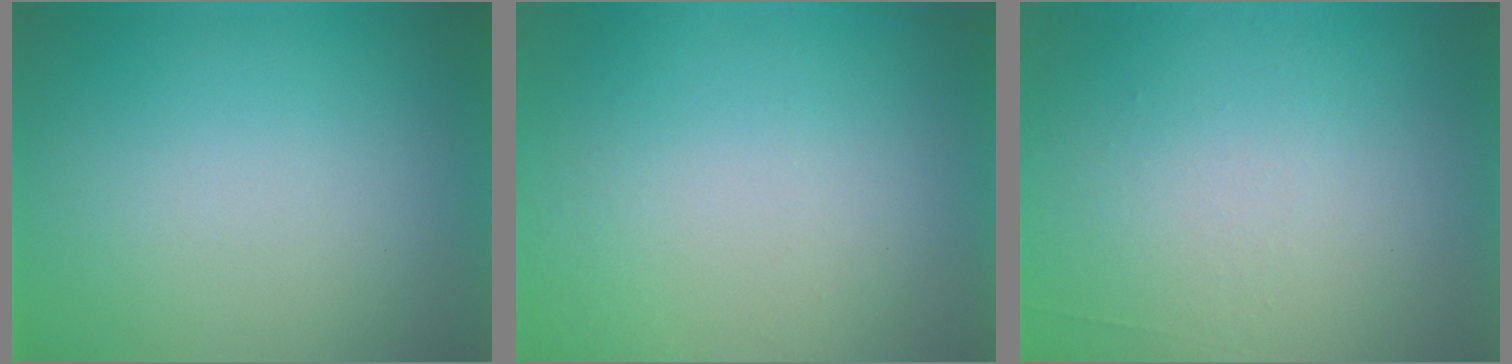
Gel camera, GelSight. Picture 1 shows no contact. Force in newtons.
{"total": 6.2}
{"total": 7.0}